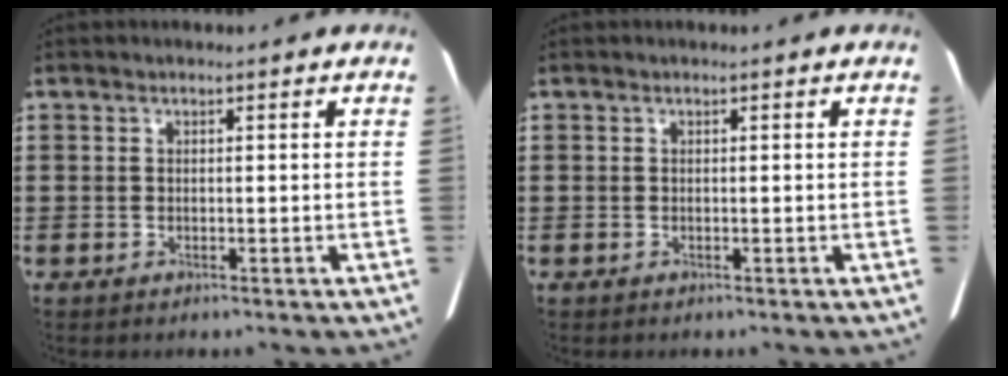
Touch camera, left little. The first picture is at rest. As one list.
[{"total": 0.0}]